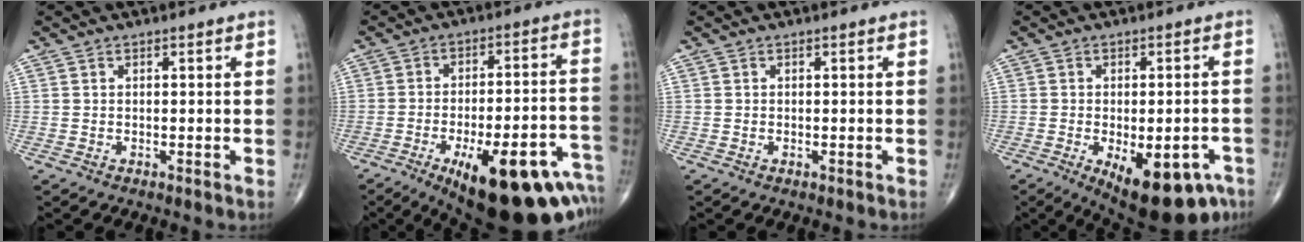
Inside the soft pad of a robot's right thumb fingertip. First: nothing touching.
{"total": 26.5, "force": [-13.5, 9.6, 20.7], "torque": [-0.200, 0.062, -0.179]}
{"total": 0.0}
{"total": 15.9, "force": [-7.7, 7.1, 11.9], "torque": [-0.124, 0.012, -0.091]}